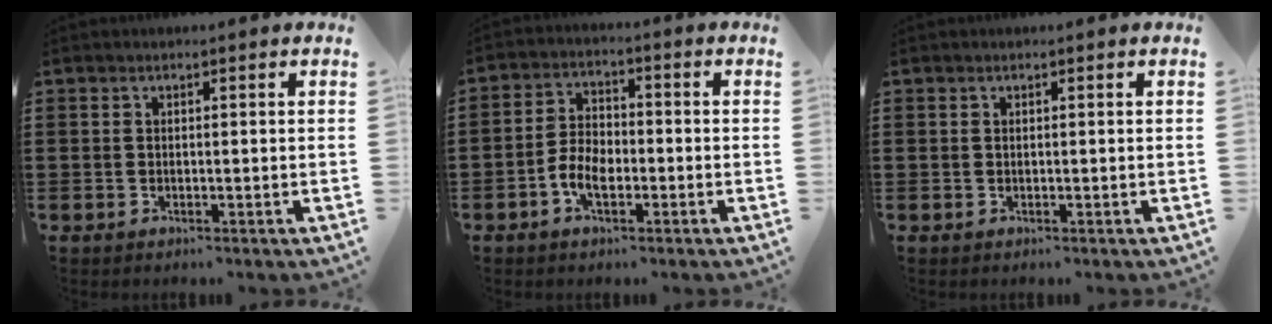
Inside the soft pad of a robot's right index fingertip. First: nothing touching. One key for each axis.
{"total": 5.1, "fx": -2.2, "fy": 2.6, "fz": 3.9, "tx": -0.097, "ty": -0.003, "tz": -0.047}
{"total": 0.0}